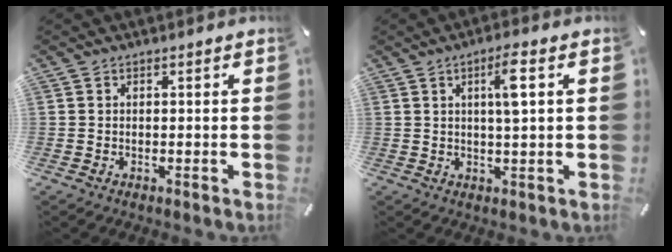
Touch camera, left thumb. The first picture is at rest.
{"total": 6.2, "force": [1.7, 0.7, 5.9], "torque": [-0.108, -0.003, 0.022]}